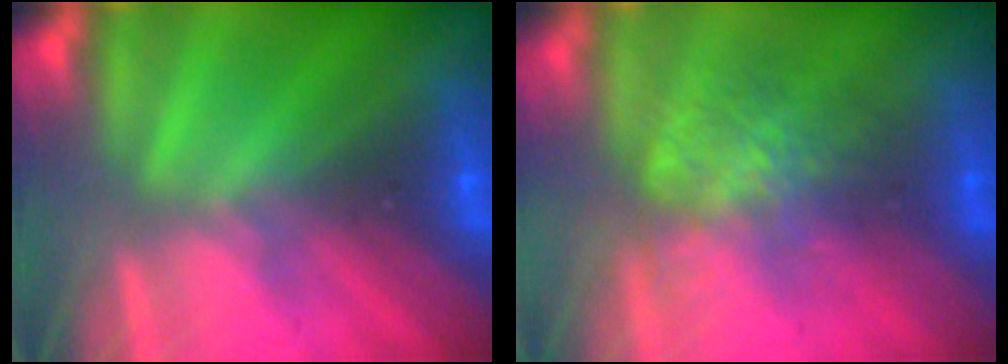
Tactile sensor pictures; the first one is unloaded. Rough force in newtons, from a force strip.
{"total": 4.4}